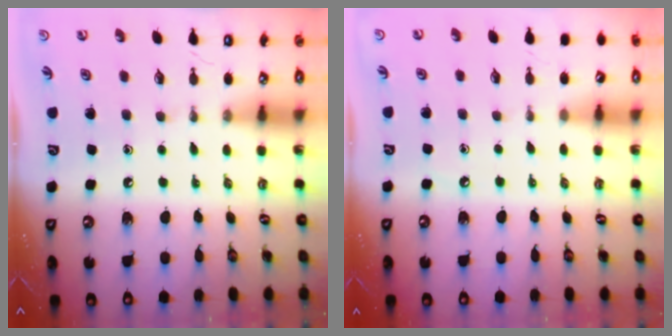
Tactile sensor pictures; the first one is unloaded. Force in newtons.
{"total": 3.0, "press": 3.0, "slide": 0.4}